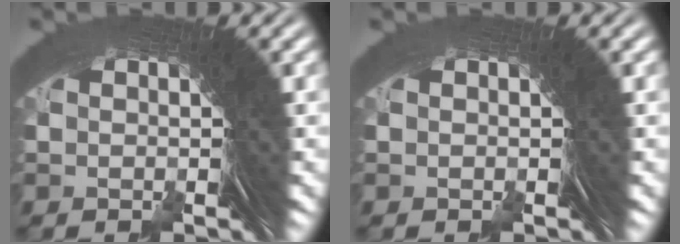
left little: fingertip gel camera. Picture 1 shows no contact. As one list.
[{"total": 0.0}]